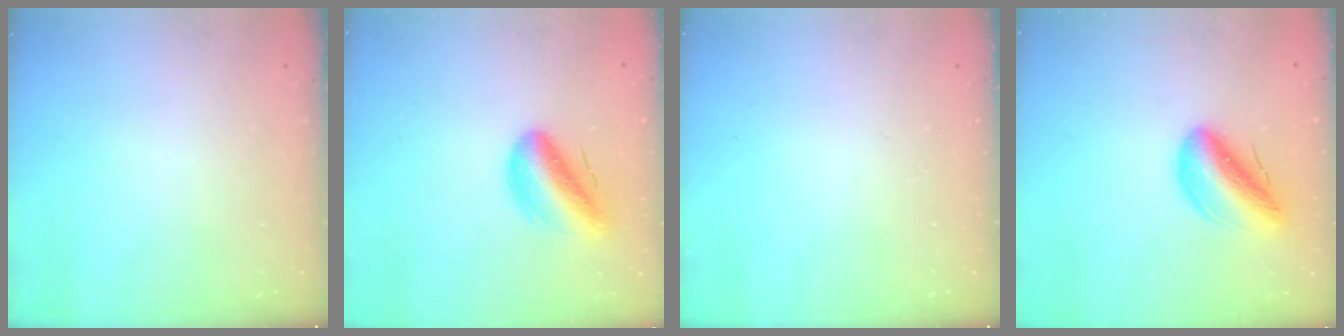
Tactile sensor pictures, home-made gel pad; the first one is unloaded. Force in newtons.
{"total": 11.9, "press": 11.5, "slide": 3.2}
{"total": 0.0}
{"total": 12.4, "press": 12.2, "slide": 2.1}